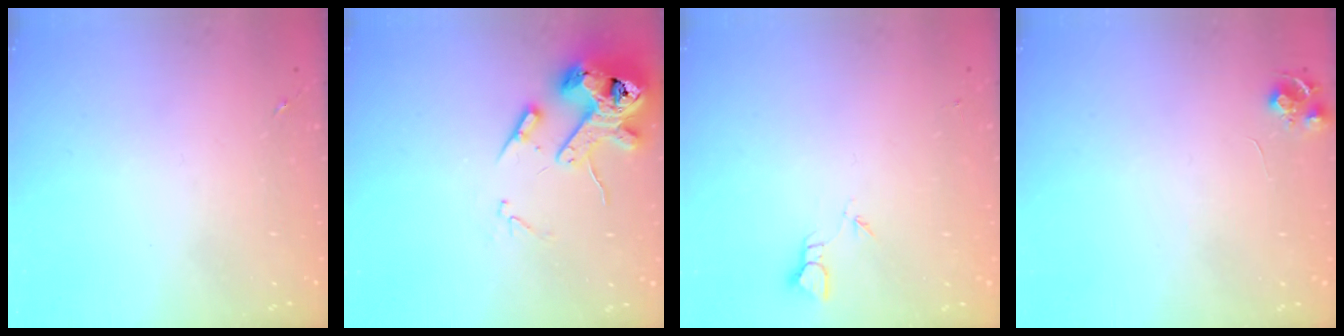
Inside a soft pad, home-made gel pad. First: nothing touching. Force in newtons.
{"total": 15.6, "press": 15.4, "slide": 2.3}
{"total": 2.4, "press": 2.4, "slide": 0.2}
{"total": 6.8, "press": 6.7, "slide": 0.9}